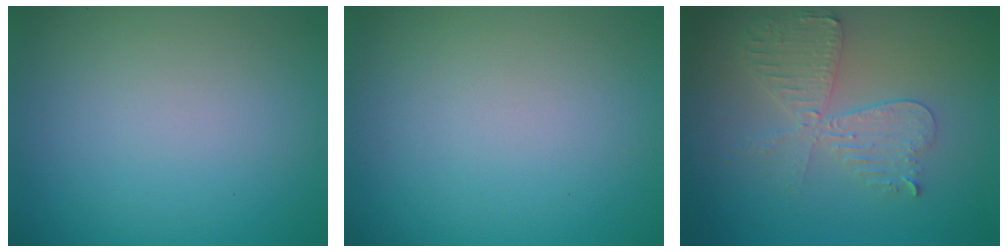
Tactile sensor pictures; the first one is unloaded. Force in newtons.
{"total": 0.0}
{"total": 4.4, "press": 3.8, "slide": 2.2}